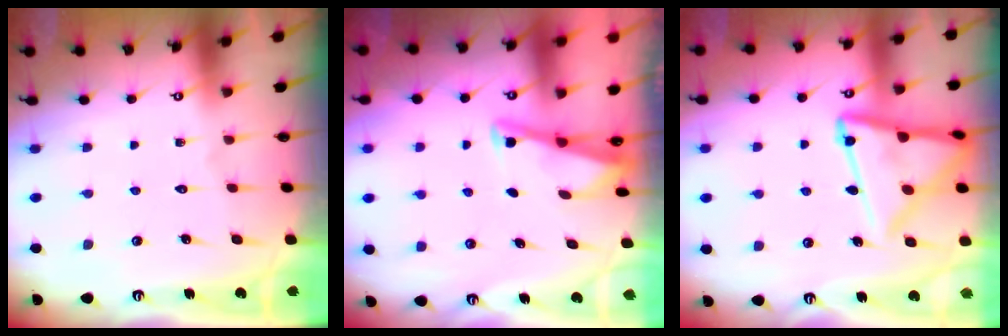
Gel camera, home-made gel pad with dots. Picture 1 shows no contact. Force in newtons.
{"total": 3.0, "press": 3.0, "slide": 0.3}
{"total": 15.2, "press": 15.1, "slide": 1.3}